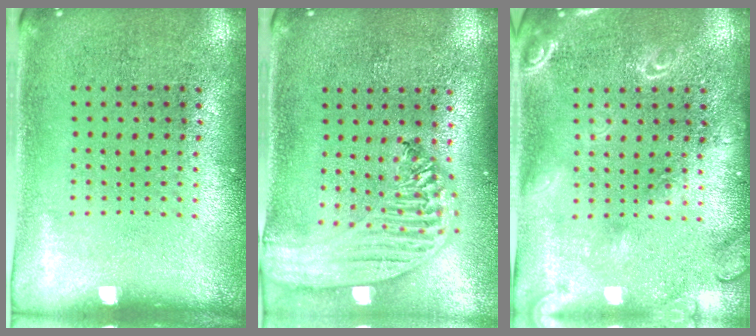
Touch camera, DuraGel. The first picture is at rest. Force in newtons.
{"total": 2.7, "press": 2.2, "slide": 1.6}
{"total": 1.7, "press": 1.7, "slide": 0.2}